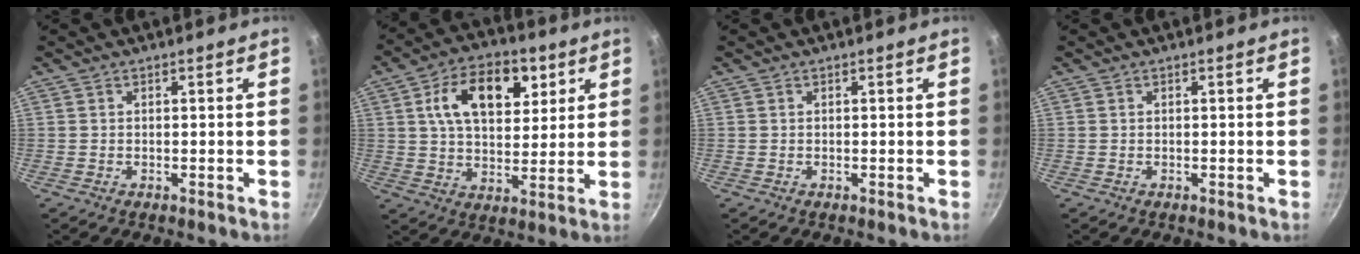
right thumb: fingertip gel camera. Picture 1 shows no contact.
{"total": 15.6, "force": [5.6, 9.3, 11.2], "torque": [-0.152, -0.007, 0.093]}
{"total": 0.0}
{"total": 0.0}